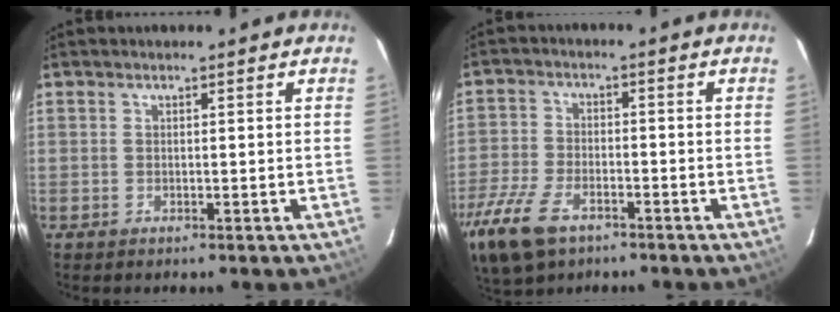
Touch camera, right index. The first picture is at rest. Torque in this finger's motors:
{"motor_torque": [1.04, -0.76, 0.16, 0.11]}